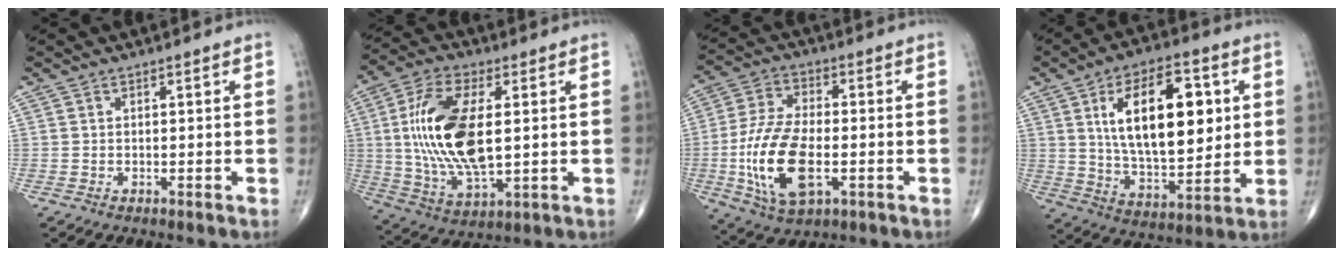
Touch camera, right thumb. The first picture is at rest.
{"total": 18.5, "force": [1.9, 8.5, 16.3], "torque": [-0.324, -0.010, 0.040]}
{"total": 16.0, "force": [-3.3, 7.8, 13.6], "torque": [-0.273, 0.006, -0.056]}
{"total": 20.9, "force": [5.0, 10.1, 17.6], "torque": [-0.254, -0.018, 0.085]}